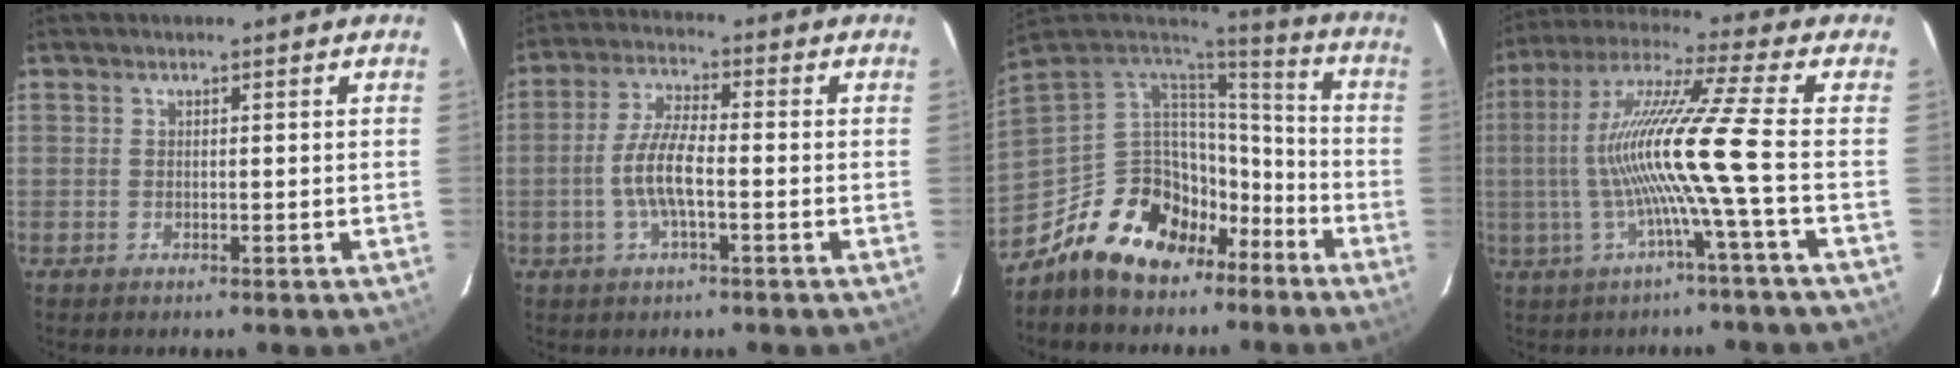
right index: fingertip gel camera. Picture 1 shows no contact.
{"total": 7.2, "force": [-1.8, 1.8, 6.7], "torque": [-0.139, 0.003, -0.036]}
{"total": 18.0, "force": [-10.8, 11.7, 8.4], "torque": [-0.178, 0.028, -0.170]}
{"total": 13.5, "force": [-2.7, -3.0, 12.9], "torque": [-0.237, -0.001, -0.046]}